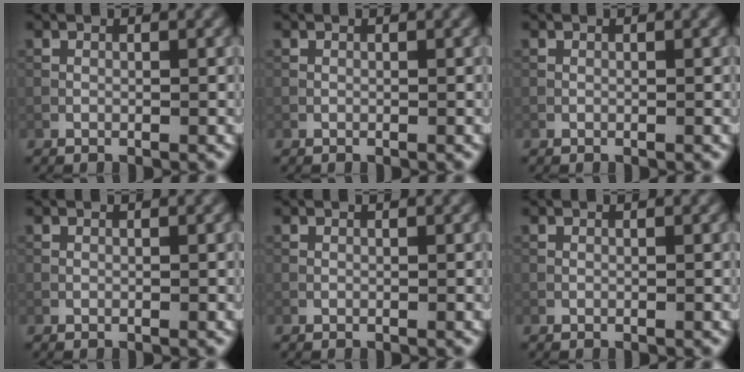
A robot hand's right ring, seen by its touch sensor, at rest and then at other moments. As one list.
[{"total": 0.0}, {"total": 0.0}, {"total": 0.0}, {"total": 0.0}, {"total": 0.0}]